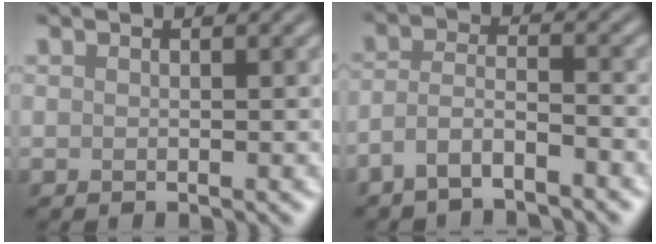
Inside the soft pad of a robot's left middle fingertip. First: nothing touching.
{"total": 3.2, "force": [-2.3, 1.0, 2.0], "torque": [-0.043, 0.006, -0.054]}